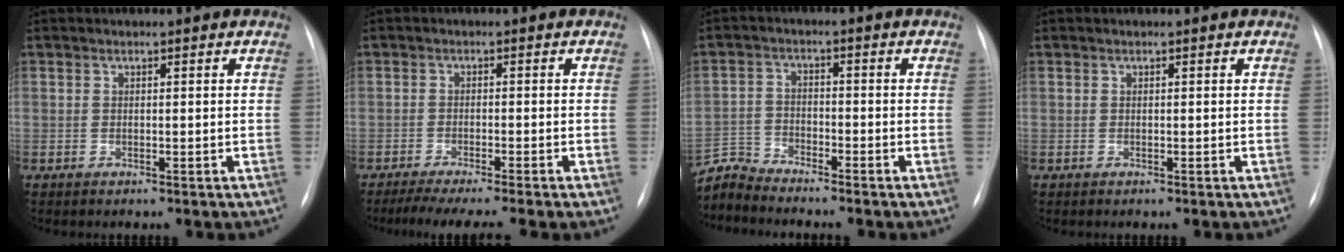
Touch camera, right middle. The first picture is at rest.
{"total": 9.0, "force": [-7.2, -0.2, 5.3], "torque": [-0.070, -0.019, -0.106]}
{"total": 5.1, "force": [-5.0, -0.5, -0.8], "torque": [0.010, -0.005, -0.097]}
{"total": 0.0}